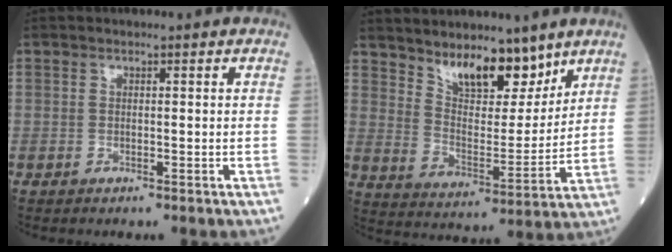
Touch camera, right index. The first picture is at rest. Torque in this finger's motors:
{"motor_torque": [-0.04, 0.59, 0.05, 0.00]}